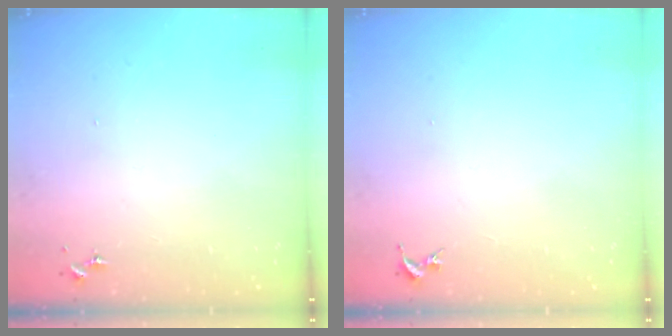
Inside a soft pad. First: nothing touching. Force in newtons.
{"total": 0.0}